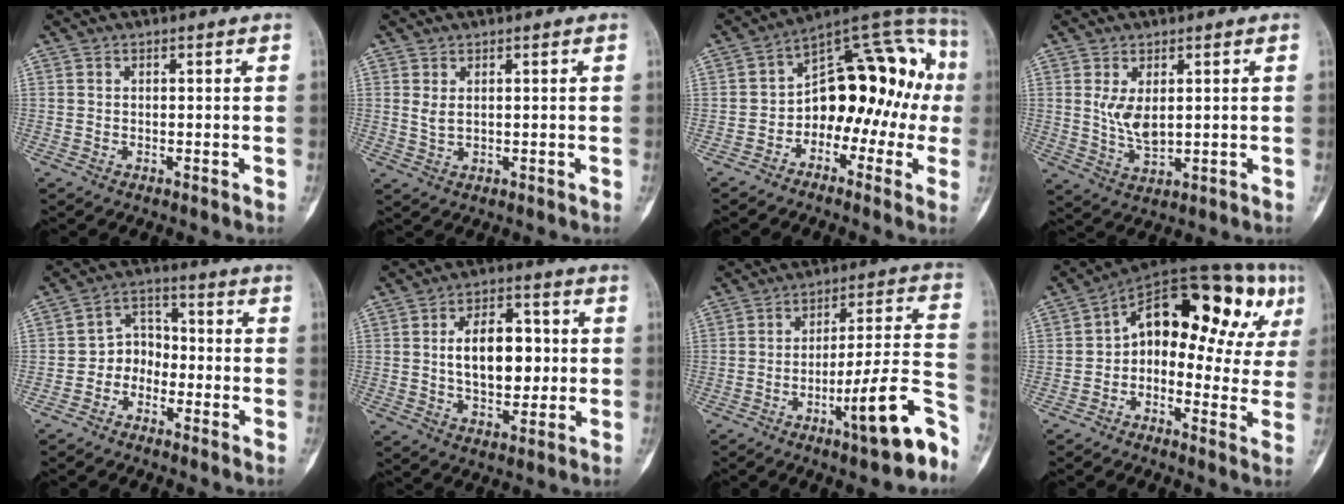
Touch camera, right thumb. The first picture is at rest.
{"total": 2.0, "force": [0.7, 1.0, 1.5], "torque": [-0.029, -0.003, 0.021]}
{"total": 17.8, "force": [-1.6, 11.4, 13.5], "torque": [-0.121, 0.074, -0.032]}
{"total": 5.4, "force": [1.2, 2.7, 4.5], "torque": [-0.077, -0.014, 0.033]}
{"total": 5.7, "force": [-2.3, 4.6, 2.5], "torque": [-0.006, 0.033, -0.057]}
{"total": 12.8, "force": [1.0, 7.5, 10.3], "torque": [-0.128, 0.008, 0.018]}
{"total": 15.9, "force": [-8.5, 2.6, 13.1], "torque": [-0.175, 0.068, -0.124]}
{"total": 21.1, "force": [4.6, 11.6, 16.9], "torque": [-0.183, 0.048, 0.053]}